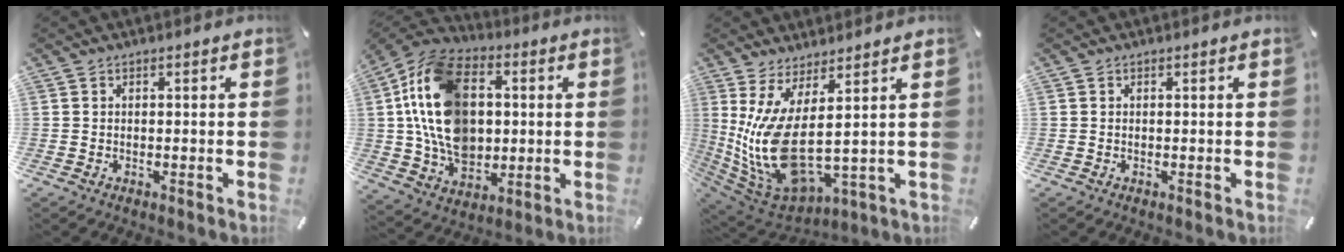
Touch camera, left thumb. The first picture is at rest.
{"total": 20.2, "force": [1.6, 14.8, 13.6], "torque": [-0.295, 0.003, 0.033]}
{"total": 14.0, "force": [2.0, 5.4, 12.7], "torque": [-0.293, -0.043, 0.040]}
{"total": 0.0}